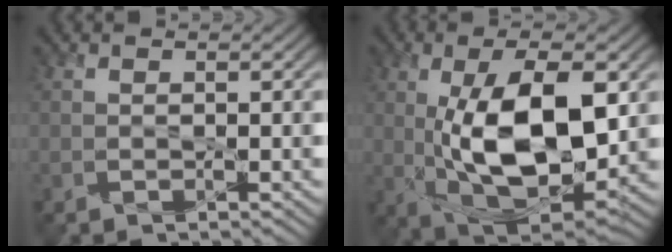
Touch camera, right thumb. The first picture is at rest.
{"total": 13.8, "force": [0.2, 6.3, 12.3], "torque": [-0.214, 0.000, 0.007]}